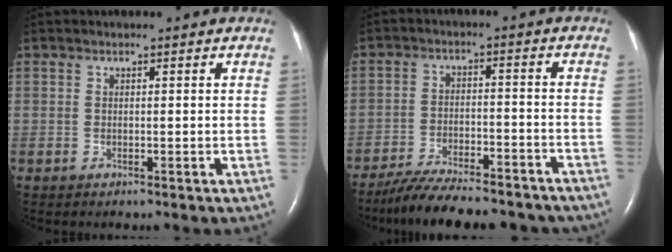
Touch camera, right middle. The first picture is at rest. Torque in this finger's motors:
{"motor_torque": [1.09, -1.05, 0.41, 0.12]}